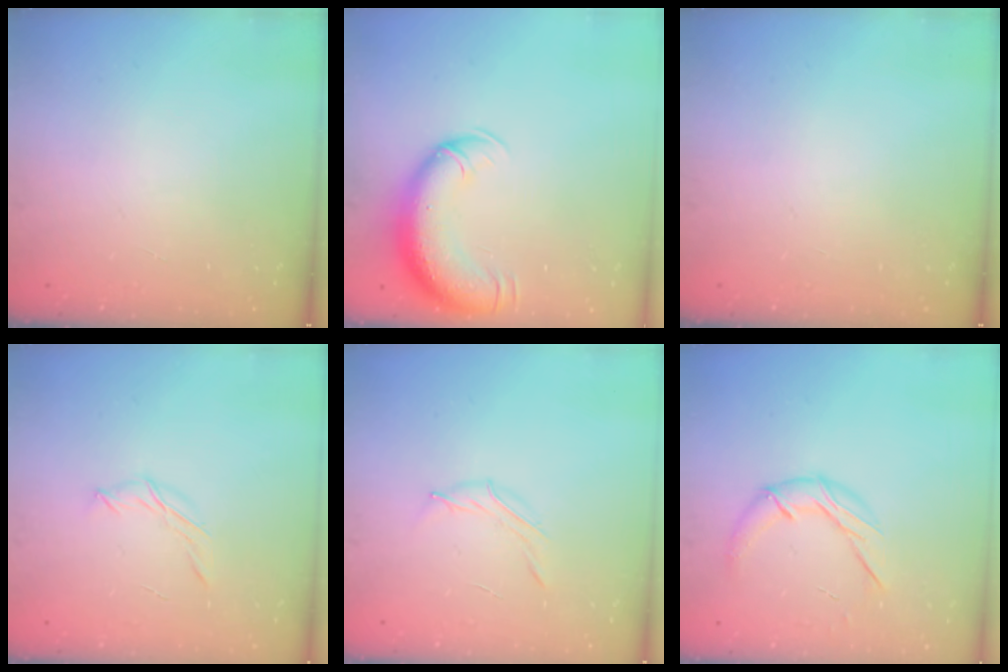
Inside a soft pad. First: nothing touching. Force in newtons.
{"total": 13.1, "press": 12.7, "slide": 3.2}
{"total": 0.0}
{"total": 4.7, "press": 4.6, "slide": 1.0}
{"total": 4.2, "press": 4.0, "slide": 1.2}
{"total": 9.1, "press": 9.1, "slide": 0.6}